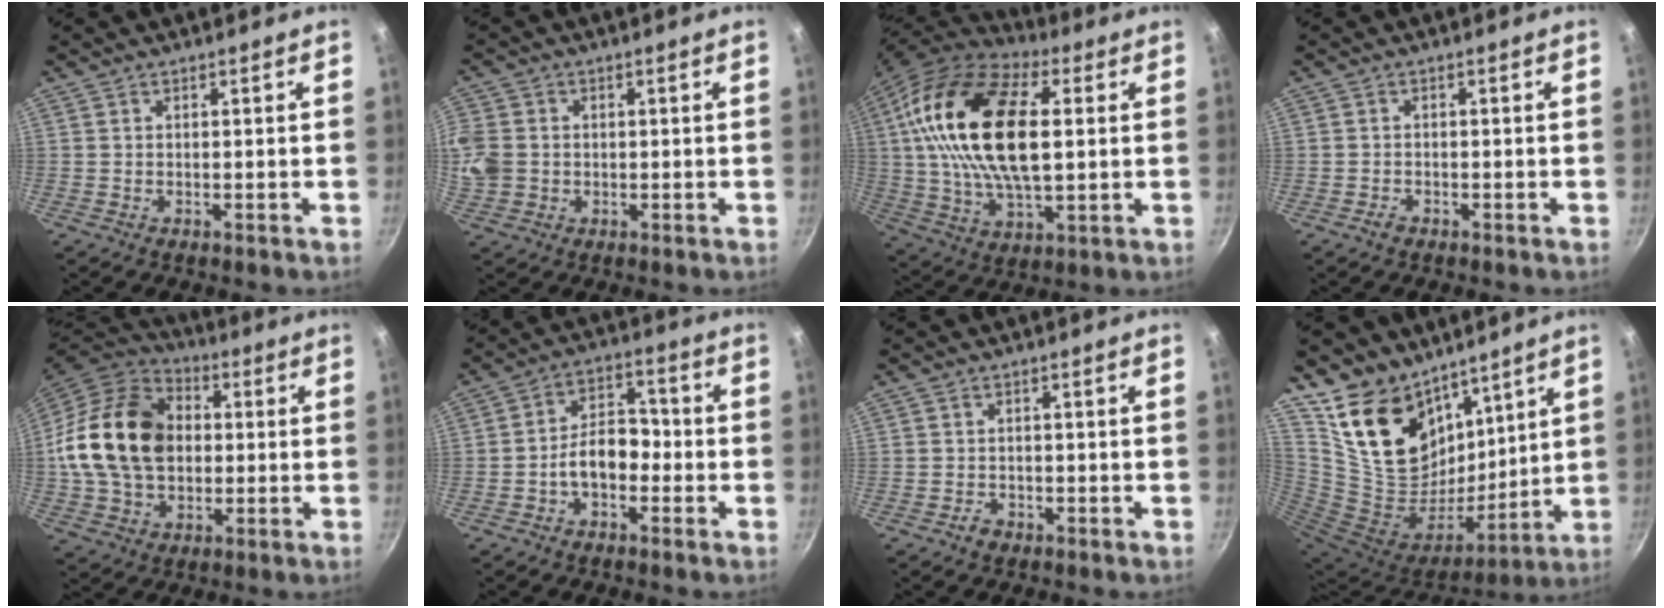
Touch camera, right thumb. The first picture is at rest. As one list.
[{"total": 9.8, "force": [0.0, 8.4, 5.0], "torque": [-0.125, 0.011, -0.003]}, {"total": 24.7, "force": [4.1, 12.8, 20.7], "torque": [-0.383, 0.006, 0.063]}, {"total": 1.5, "force": [-1.0, 0.9, 0.6], "torque": [-0.011, 0.008, -0.018]}, {"total": 20.9, "force": [1.4, 15.3, 14.2], "torque": [-0.245, 0.029, 0.020]}, {"total": 8.1, "force": [-2.6, 5.2, 5.7], "torque": [-0.059, 0.042, -0.051]}, {"total": 2.0, "force": [-1.2, 1.4, 0.7], "torque": [-0.006, 0.014, -0.018]}, {"total": 23.4, "force": [15.8, 13.7, 10.5], "torque": [-0.168, -0.116, 0.304]}]